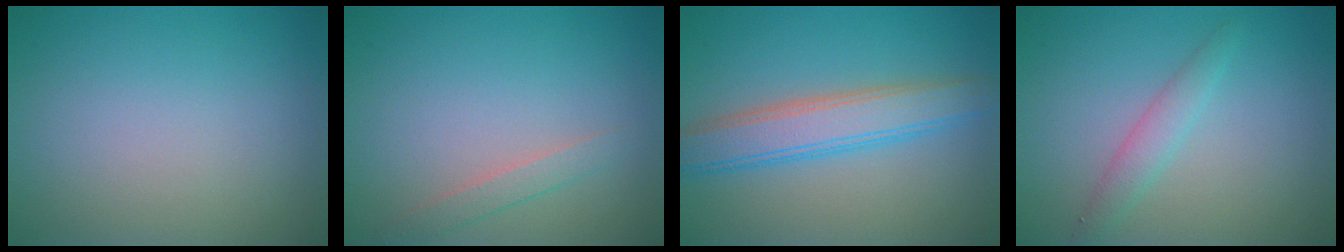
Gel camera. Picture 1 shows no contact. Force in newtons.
{"total": 1.4, "press": 1.4, "slide": 0.1}
{"total": 4.9, "press": 4.9, "slide": 0.1}
{"total": 1.9, "press": 1.9, "slide": 0.1}